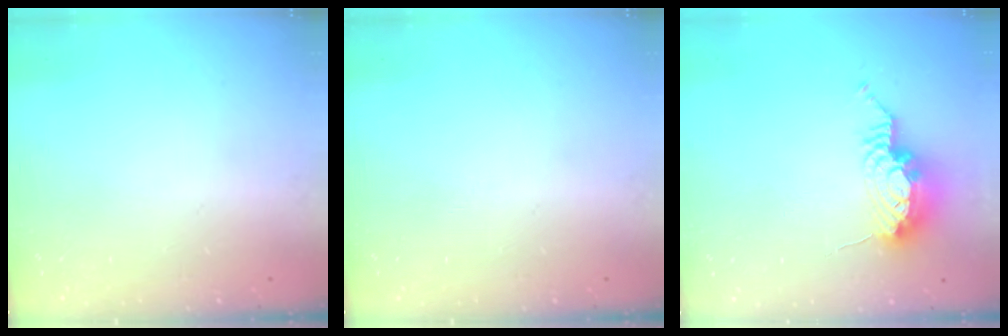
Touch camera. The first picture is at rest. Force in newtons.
{"total": 0.0}
{"total": 10.8, "press": 10.4, "slide": 2.8}